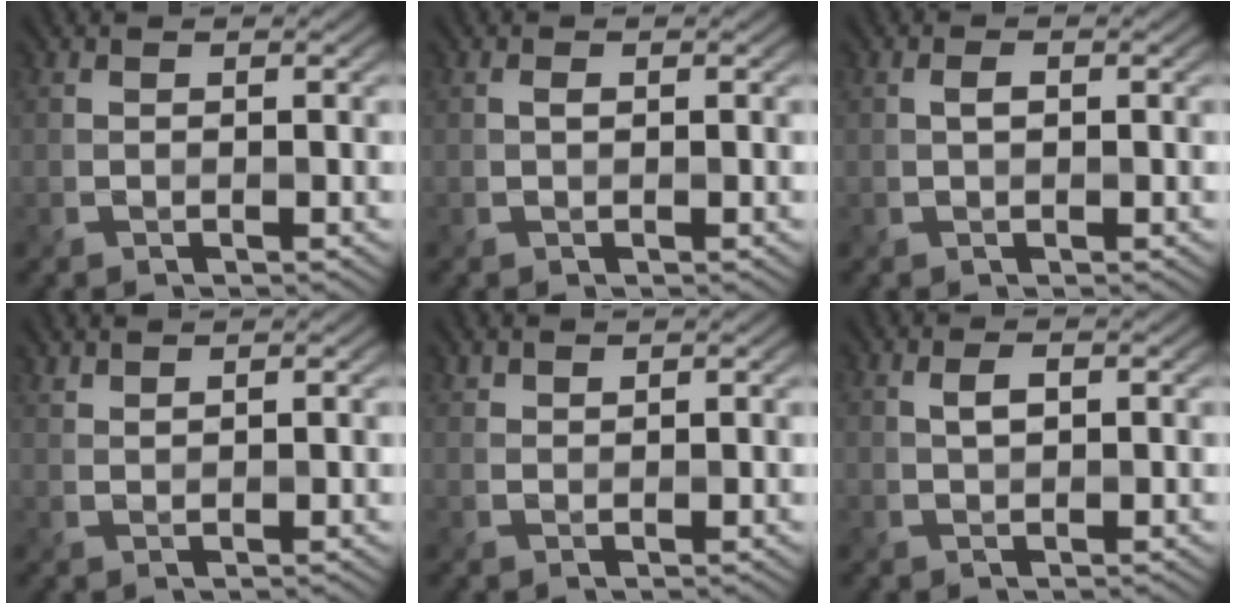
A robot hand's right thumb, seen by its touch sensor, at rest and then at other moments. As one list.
[{"total": 0.5, "force": [0.0, 0.3, 0.5], "torque": [-0.009, -0.001, -0.001]}, {"total": 1.1, "force": [-0.1, 0.5, 0.9], "torque": [-0.018, 0.001, -0.001]}, {"total": 1.5, "force": [1.4, 0.1, 0.4], "torque": [-0.013, 0.000, 0.031]}, {"total": 1.2, "force": [1.1, 0.3, 0.3], "torque": [-0.010, 0.001, 0.029]}, {"total": 1.7, "force": [0.4, 0.7, 1.5], "torque": [-0.031, 0.000, 0.009]}]